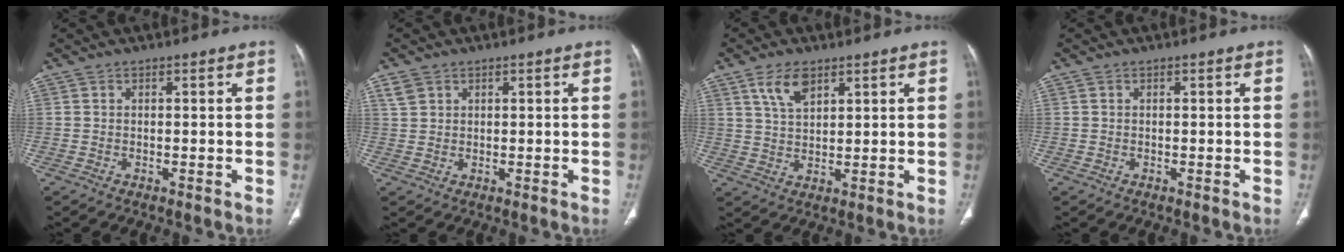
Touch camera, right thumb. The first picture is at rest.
{"total": 2.5, "force": [1.3, 1.9, 0.8], "torque": [-0.011, 0.001, 0.028]}
{"total": 5.9, "force": [3.5, 2.9, 3.8], "torque": [-0.061, -0.016, 0.069]}
{"total": 0.0}